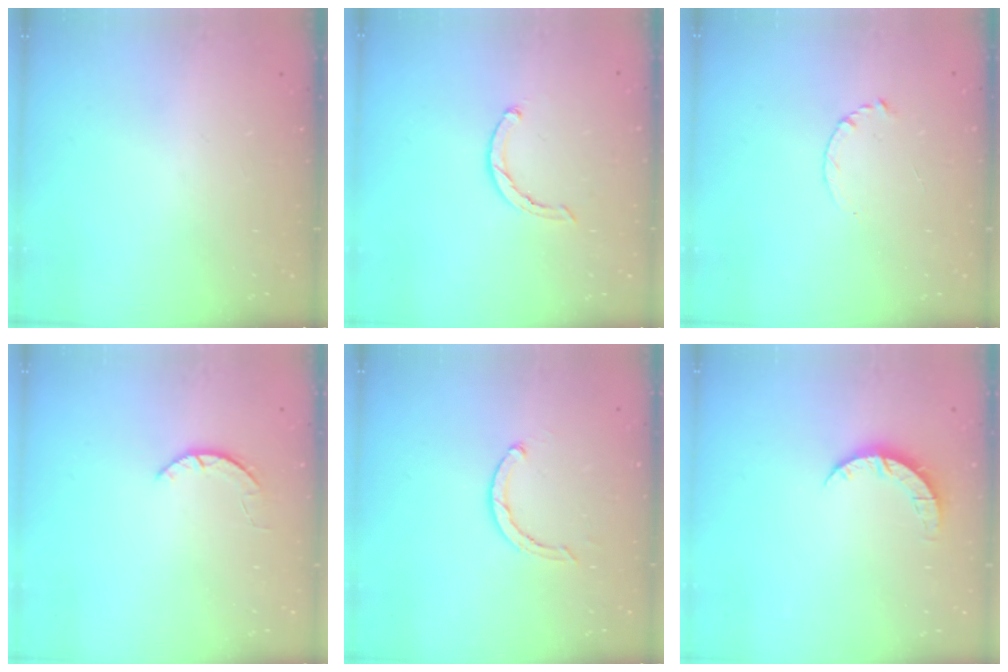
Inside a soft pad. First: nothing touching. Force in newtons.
{"total": 2.3, "press": 2.2, "slide": 0.5}
{"total": 3.9, "press": 3.9, "slide": 0.5}
{"total": 1.6, "press": 1.6, "slide": 0.3}
{"total": 2.6, "press": 2.5, "slide": 0.4}
{"total": 4.4, "press": 4.4, "slide": 0.3}